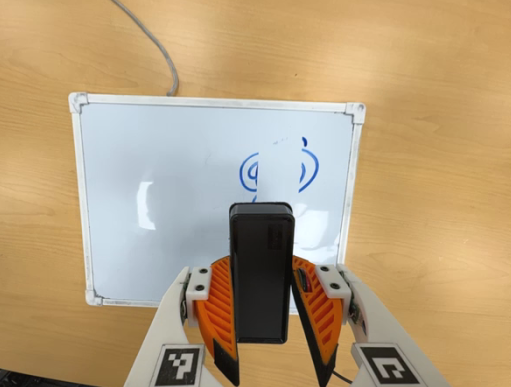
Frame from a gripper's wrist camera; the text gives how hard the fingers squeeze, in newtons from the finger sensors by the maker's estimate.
{"total": 6.4, "left": 5.8, "right": 7.1}